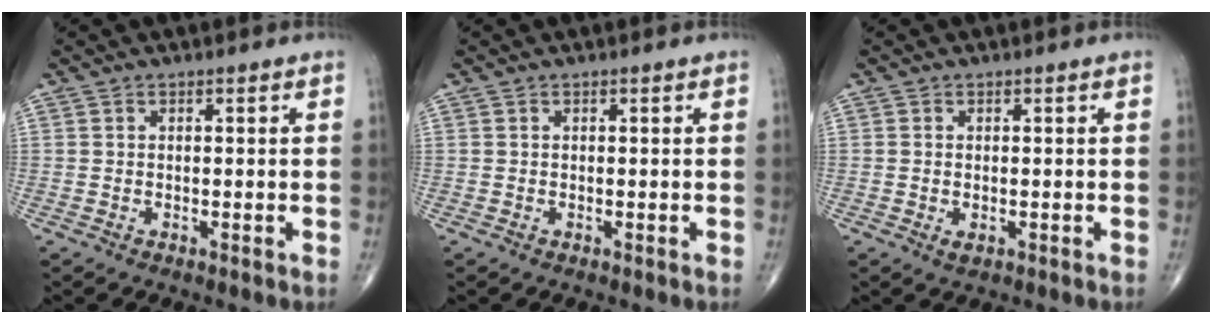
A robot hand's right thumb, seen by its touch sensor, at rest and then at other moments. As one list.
[{"total": 0.0}, {"total": 1.3, "force": [-0.3, 0.7, 1.0], "torque": [-0.017, -0.004, -0.004]}]